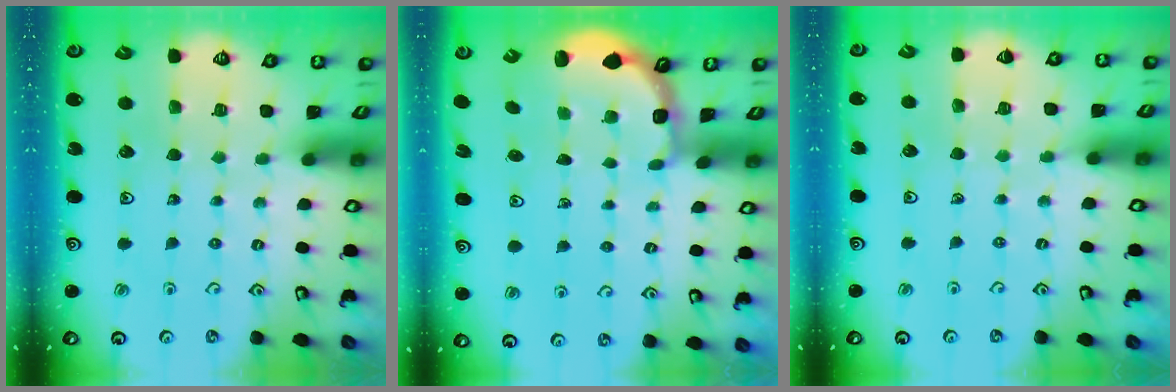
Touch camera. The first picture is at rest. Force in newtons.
{"total": 2.4, "press": 1.8, "slide": 1.6}
{"total": 1.9, "press": 1.9, "slide": 0.3}